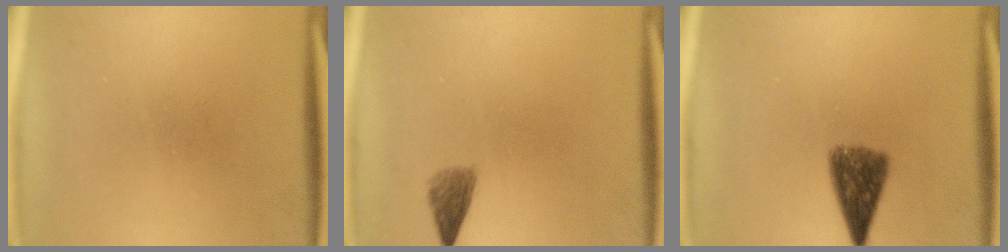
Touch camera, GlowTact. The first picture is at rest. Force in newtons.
{"total": 2.2}
{"total": 6.3}